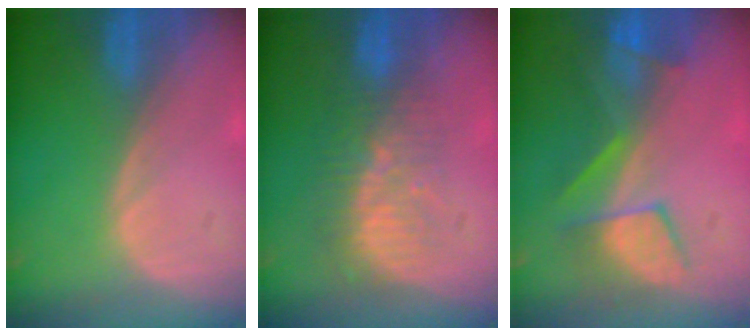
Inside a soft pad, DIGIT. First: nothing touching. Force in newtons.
{"total": 8.5, "press": 7.4, "slide": 4.1}
{"total": 7.6, "press": 7.1, "slide": 2.6}